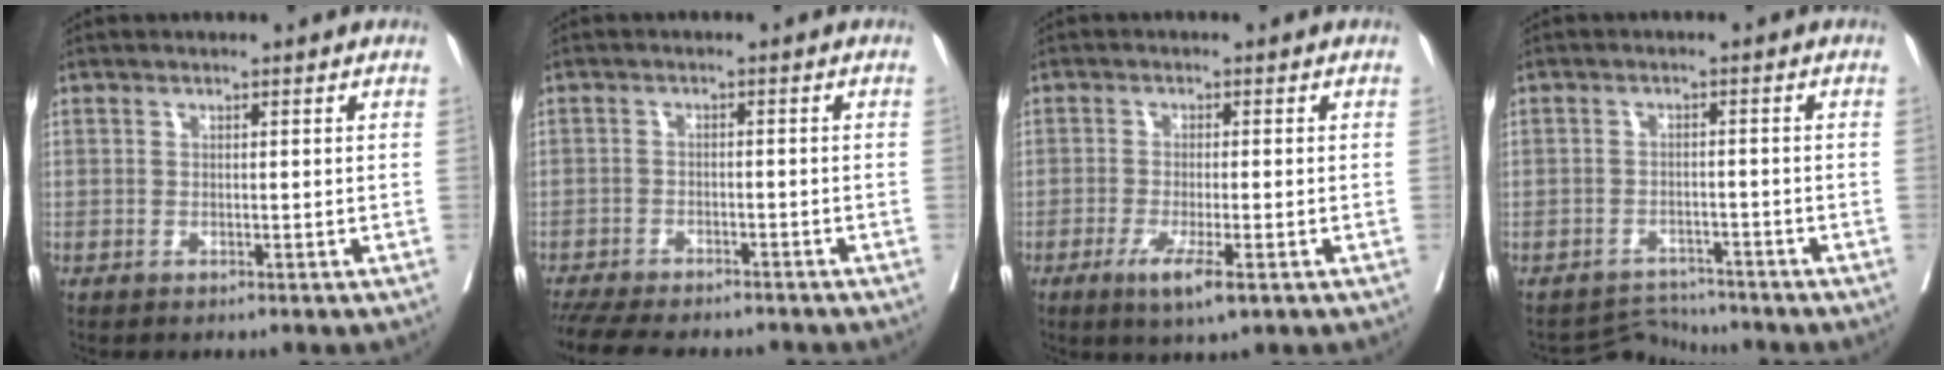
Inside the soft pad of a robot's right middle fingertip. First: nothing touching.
{"total": 13.9, "force": [-12.1, 3.4, 5.8], "torque": [-0.120, -0.014, -0.169]}
{"total": 5.2, "force": [-2.6, 0.5, 4.4], "torque": [-0.078, -0.013, -0.043]}
{"total": 3.5, "force": [-3.0, 0.1, -1.8], "torque": [0.035, 0.004, -0.046]}